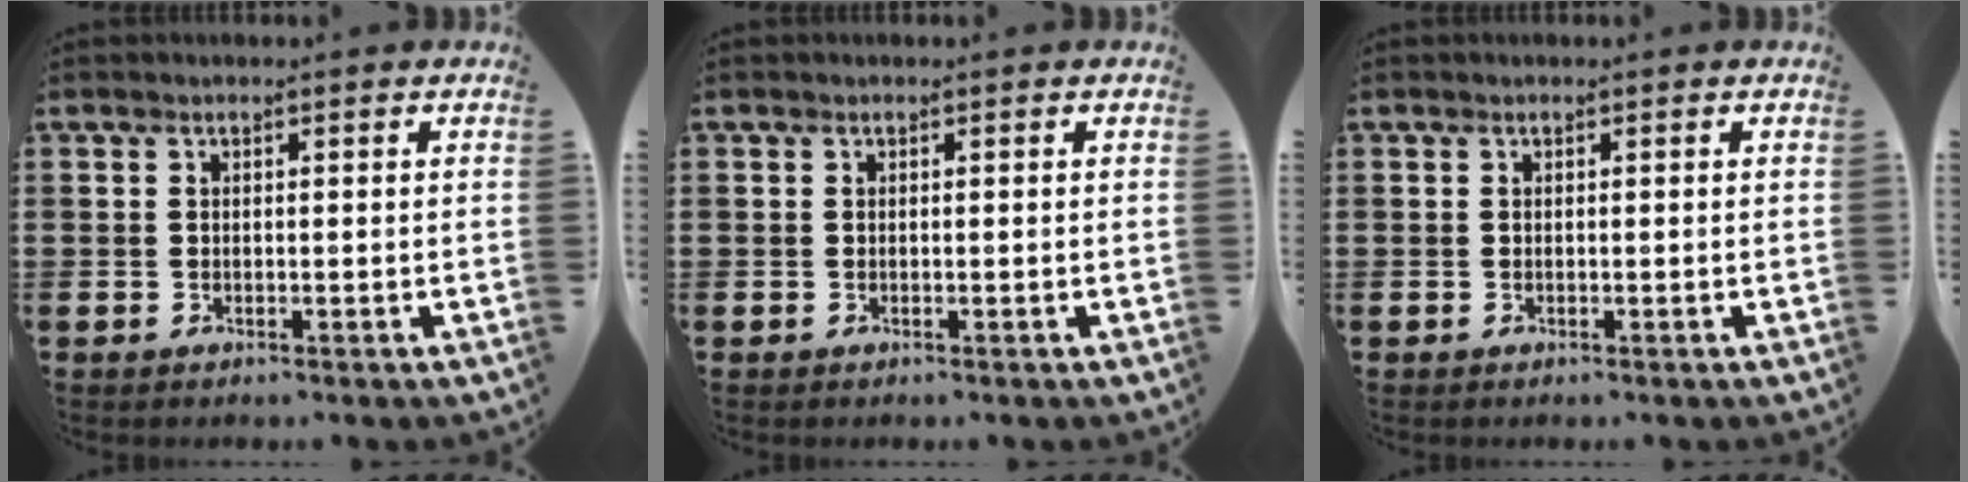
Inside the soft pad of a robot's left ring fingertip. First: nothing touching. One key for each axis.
{"total": 0.0}
{"total": 0.0}